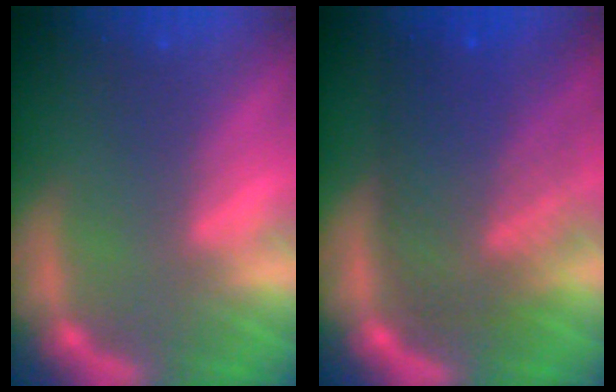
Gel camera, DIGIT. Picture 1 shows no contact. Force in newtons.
{"total": 9.5}